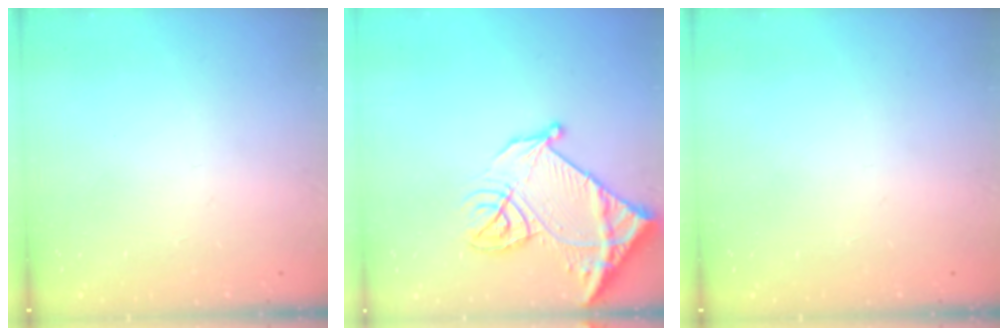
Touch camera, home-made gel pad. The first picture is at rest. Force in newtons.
{"total": 17.4, "press": 17.3, "slide": 1.8}
{"total": 0.0}